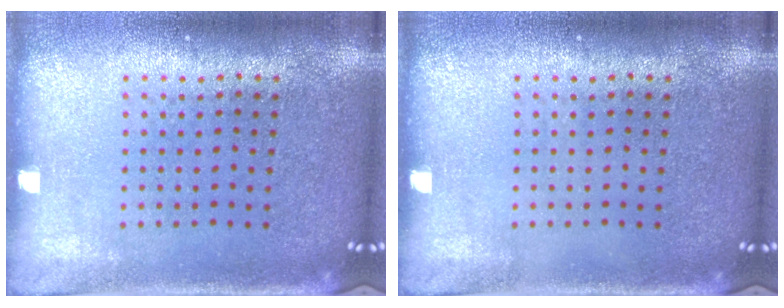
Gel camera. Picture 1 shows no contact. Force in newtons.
{"total": 0.0}